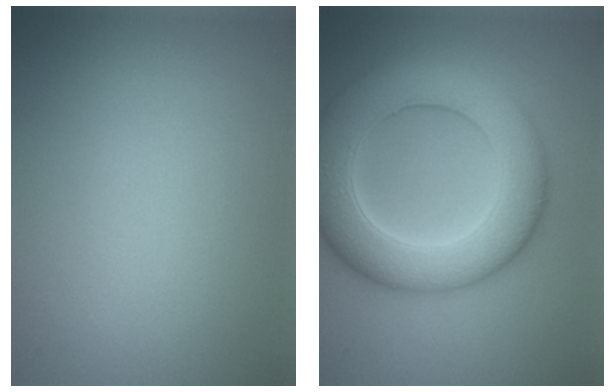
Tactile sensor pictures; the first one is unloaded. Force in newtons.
{"total": 9.5, "press": 9.5, "slide": 0.4}